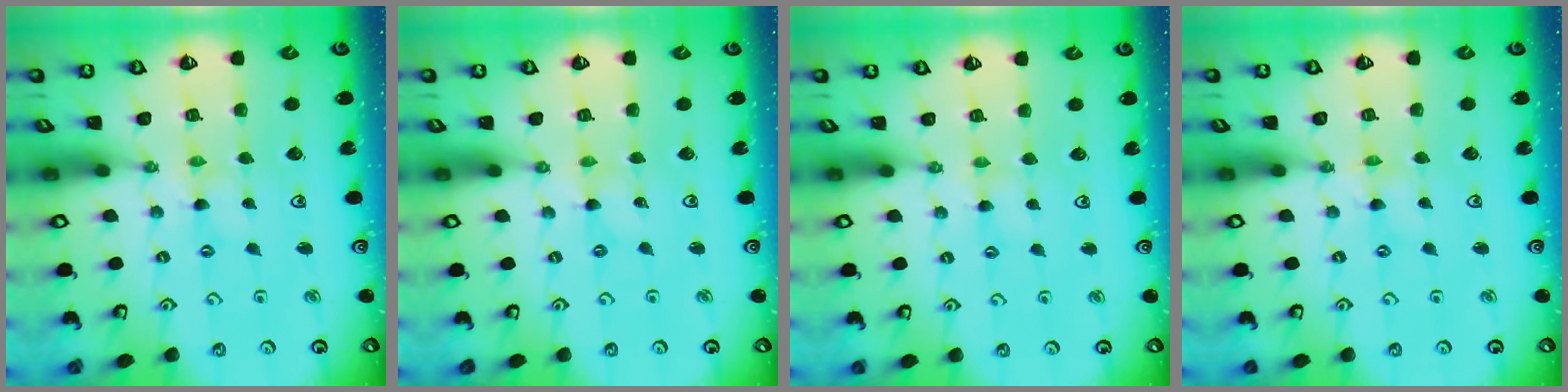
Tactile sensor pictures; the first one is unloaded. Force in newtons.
{"total": 0.0}
{"total": 2.9, "press": 2.9, "slide": 0.3}
{"total": 0.0}